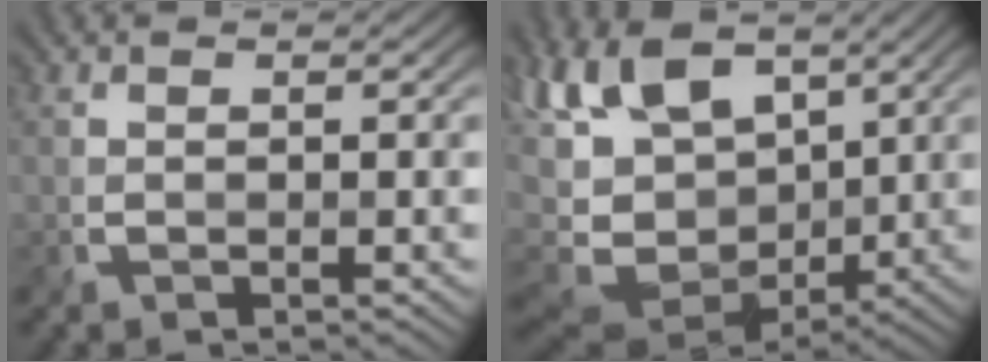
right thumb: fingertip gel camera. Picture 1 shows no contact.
{"total": 14.4, "force": [1.6, 8.7, 11.4], "torque": [-0.259, -0.010, 0.036]}